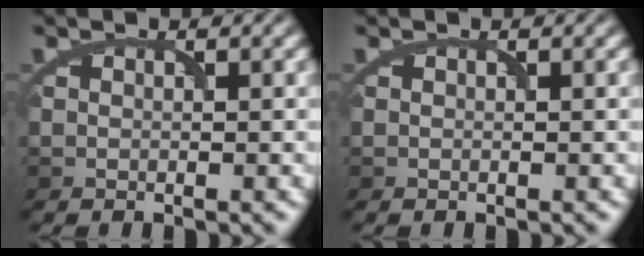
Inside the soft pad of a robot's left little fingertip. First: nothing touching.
{"total": 0.0}